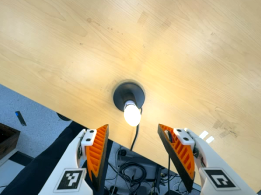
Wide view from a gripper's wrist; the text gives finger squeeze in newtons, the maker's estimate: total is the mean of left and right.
{"total": 0.0}